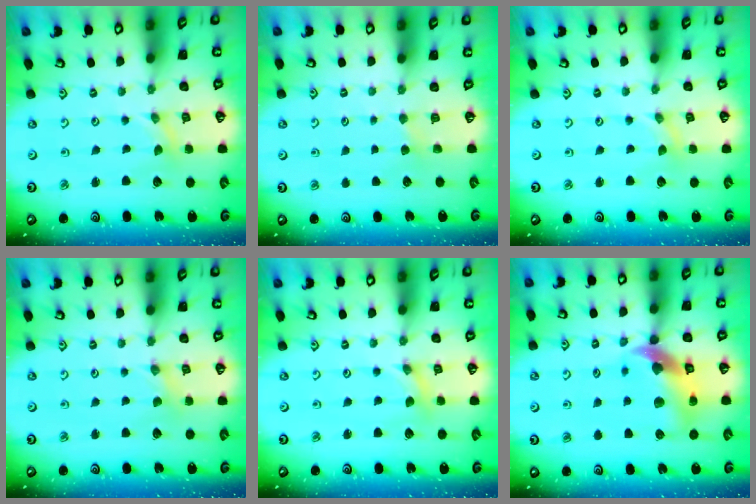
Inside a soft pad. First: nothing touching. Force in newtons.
{"total": 2.5, "press": 2.5, "slide": 0.3}
{"total": 0.0}
{"total": 0.0}
{"total": 0.6, "press": 0.5, "slide": 0.1}
{"total": 12.4, "press": 12.3, "slide": 1.6}